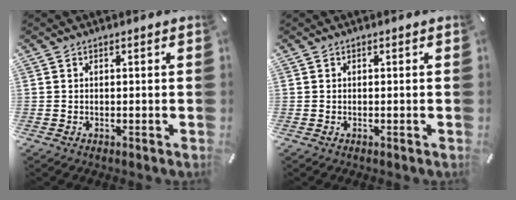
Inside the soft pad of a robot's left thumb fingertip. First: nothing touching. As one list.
[{"total": 0.0}]